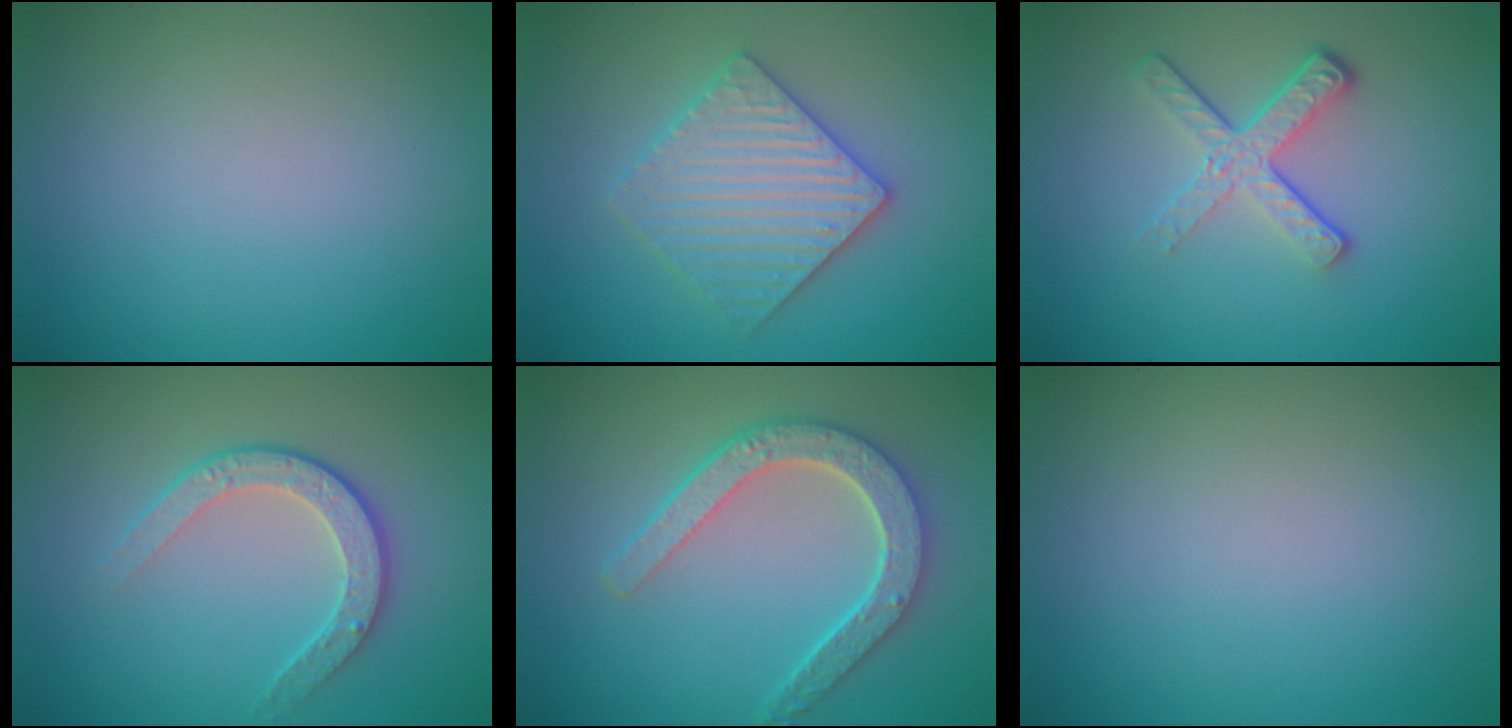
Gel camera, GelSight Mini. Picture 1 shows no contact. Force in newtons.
{"total": 5.2, "press": 5.1, "slide": 1.0}
{"total": 4.1, "press": 2.7, "slide": 3.2}
{"total": 3.5, "press": 2.9, "slide": 1.9}
{"total": 5.1, "press": 4.0, "slide": 3.2}
{"total": 0.0}